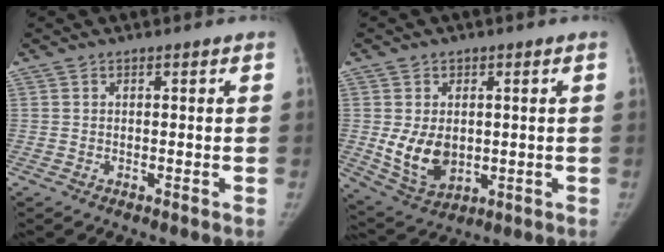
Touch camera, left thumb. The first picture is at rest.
{"total": 9.0, "force": [0.0, 6.4, 6.2], "torque": [-0.093, -0.016, 0.022]}